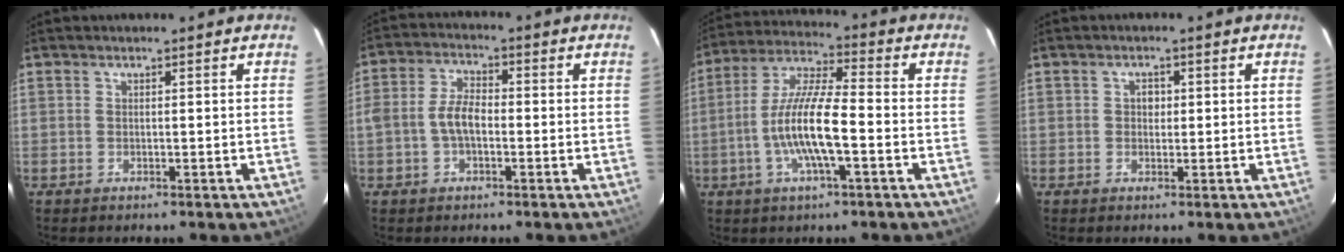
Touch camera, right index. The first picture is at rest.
{"total": 5.5, "force": [-1.4, 3.1, 4.3], "torque": [-0.088, 0.014, -0.025]}
{"total": 12.4, "force": [-3.5, 2.3, 11.7], "torque": [-0.238, -0.001, -0.068]}
{"total": 1.7, "force": [0.1, 1.5, 0.7], "torque": [-0.010, 0.007, 0.001]}